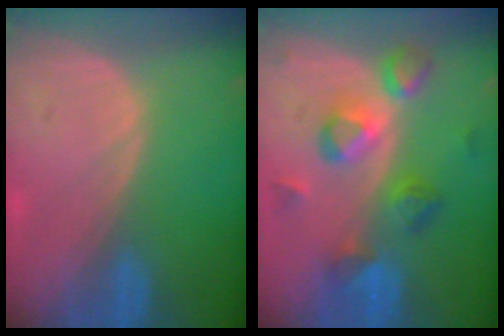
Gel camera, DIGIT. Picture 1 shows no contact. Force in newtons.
{"total": 7.6, "press": 7.5, "slide": 0.6}